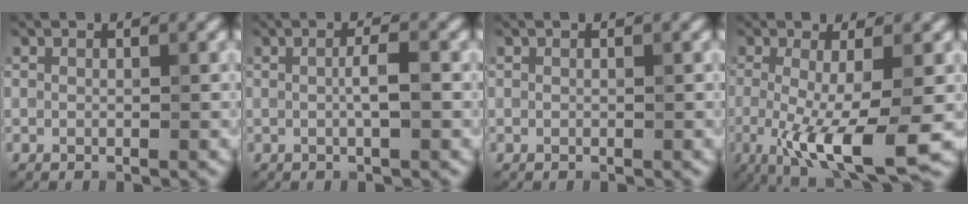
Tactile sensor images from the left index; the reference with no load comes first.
{"total": 1.9, "force": [0.0, 0.3, 1.9], "torque": [-0.036, 0.004, -0.001]}
{"total": 0.0}
{"total": 8.0, "force": [-2.0, 1.8, 7.6], "torque": [-0.139, -0.021, -0.032]}